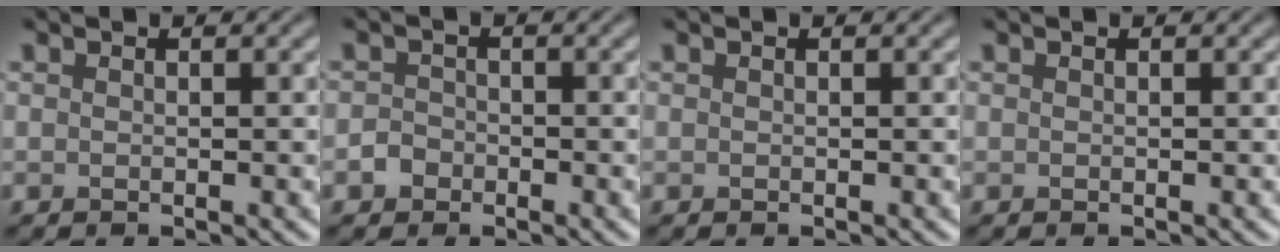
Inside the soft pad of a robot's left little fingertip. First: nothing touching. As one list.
[{"total": 1.5, "force": [-0.8, 1.2, 0.4], "torque": [-0.001, 0.002, -0.018]}, {"total": 0.0}, {"total": 0.0}]